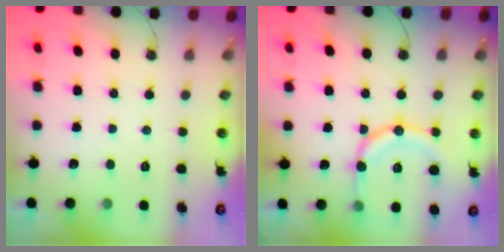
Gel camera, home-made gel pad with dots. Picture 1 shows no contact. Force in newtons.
{"total": 15.7, "press": 15.3, "slide": 3.3}